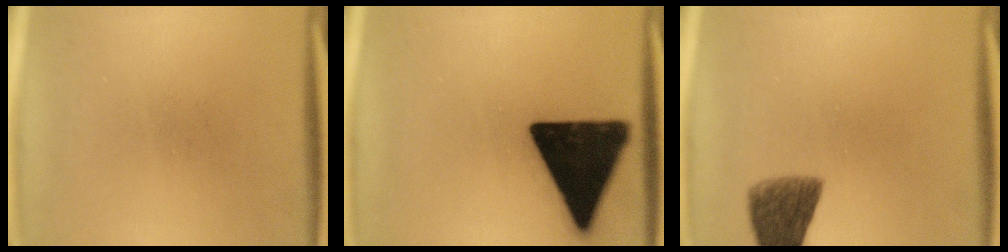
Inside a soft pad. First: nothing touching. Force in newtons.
{"total": 19.6}
{"total": 7.2}